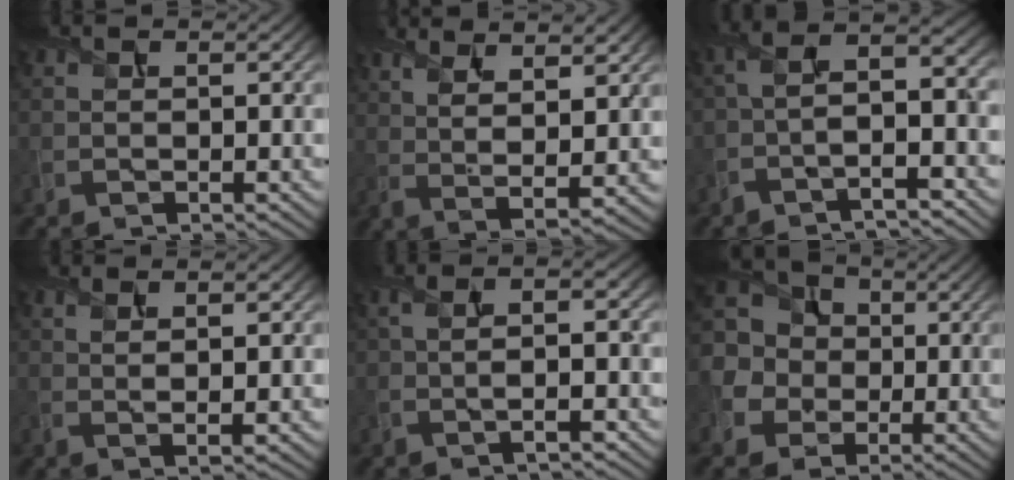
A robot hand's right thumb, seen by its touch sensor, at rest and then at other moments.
{"total": 9.0, "force": [4.9, 2.5, 7.2], "torque": [-0.139, 0.010, 0.077]}
{"total": 8.3, "force": [-2.9, 2.5, 7.4], "torque": [-0.138, 0.015, -0.062]}
{"total": 2.9, "force": [0.7, 0.5, 2.8], "torque": [-0.053, 0.002, 0.016]}
{"total": 4.4, "force": [-0.8, 1.2, 4.1], "torque": [-0.077, 0.001, -0.013]}
{"total": 10.9, "force": [0.8, 9.6, 5.0], "torque": [-0.168, 0.013, -0.019]}